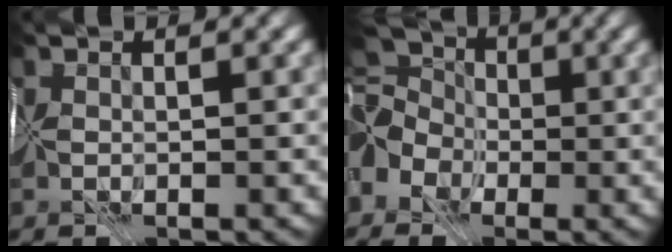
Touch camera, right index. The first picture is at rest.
{"total": 7.0, "force": [-0.8, 5.5, 4.2], "torque": [-0.072, 0.007, -0.016]}